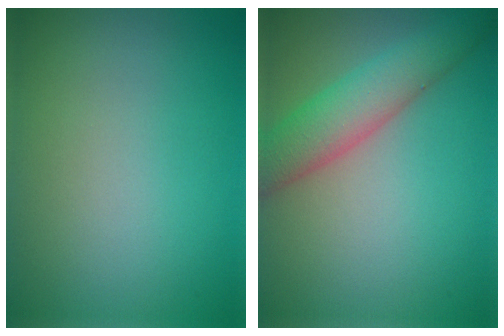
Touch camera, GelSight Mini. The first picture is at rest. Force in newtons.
{"total": 4.9, "press": 4.9, "slide": 0.3}